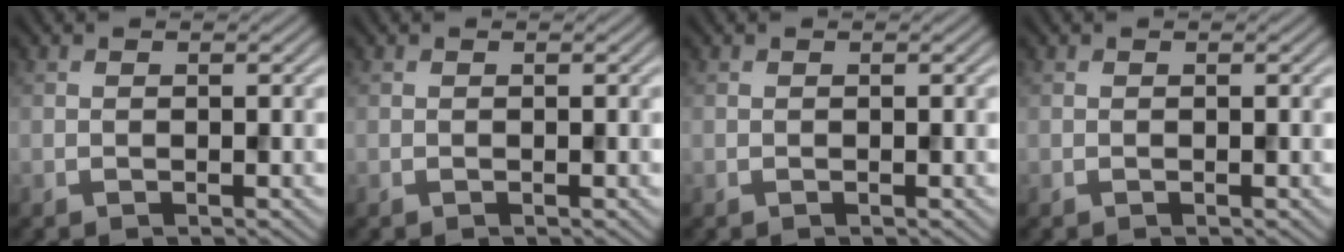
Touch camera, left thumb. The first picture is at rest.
{"total": 0.0}
{"total": 0.0}
{"total": 0.0}